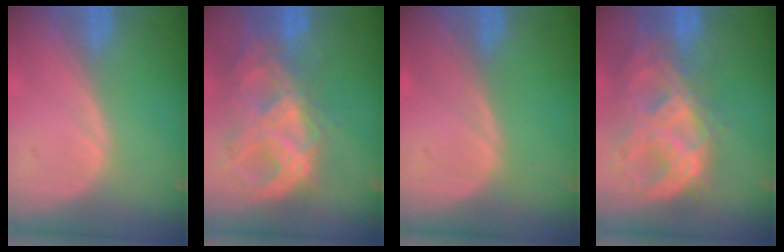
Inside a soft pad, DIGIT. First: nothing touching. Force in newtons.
{"total": 10.9, "press": 9.2, "slide": 5.8}
{"total": 0.0}
{"total": 11.3, "press": 9.6, "slide": 6.0}